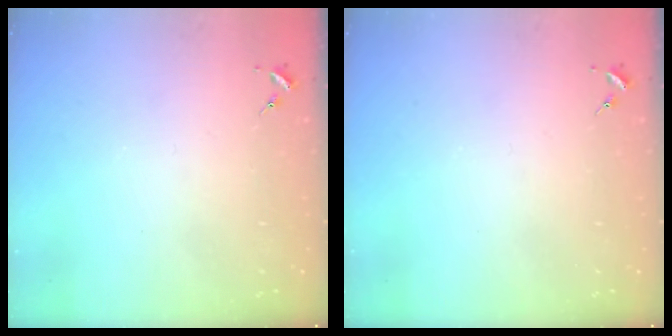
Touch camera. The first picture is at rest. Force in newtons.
{"total": 0.0}